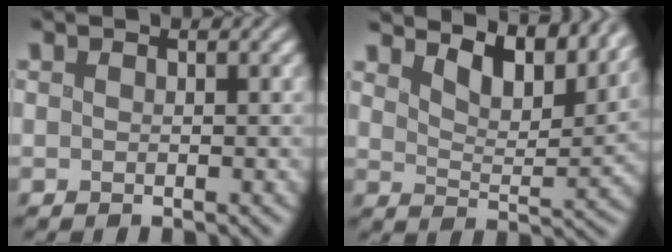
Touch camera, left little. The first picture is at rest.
{"total": 6.2, "force": [5.2, 1.8, 2.8], "torque": [-0.053, -0.006, 0.076]}